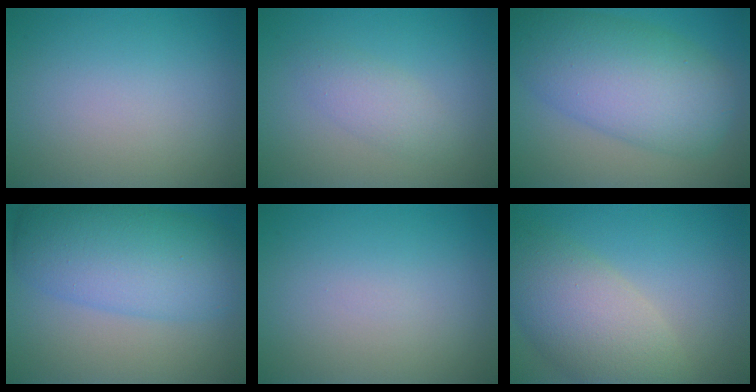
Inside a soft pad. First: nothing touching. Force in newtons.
{"total": 2.7, "press": 2.7, "slide": 0.2}
{"total": 9.4, "press": 9.3, "slide": 0.3}
{"total": 8.2, "press": 8.2, "slide": 0.2}
{"total": 0.0}
{"total": 7.1, "press": 7.1, "slide": 0.8}